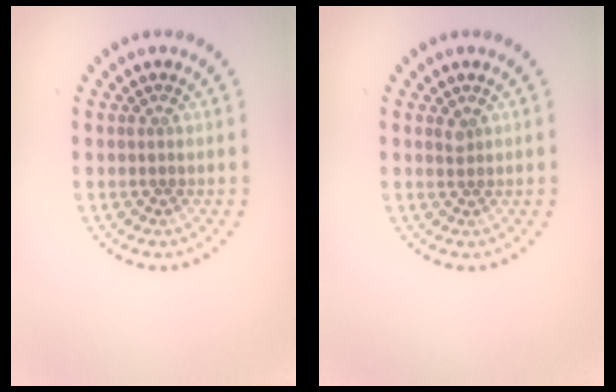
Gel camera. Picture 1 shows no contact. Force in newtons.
{"total": 0.8, "press": 0.6, "slide": 0.6}